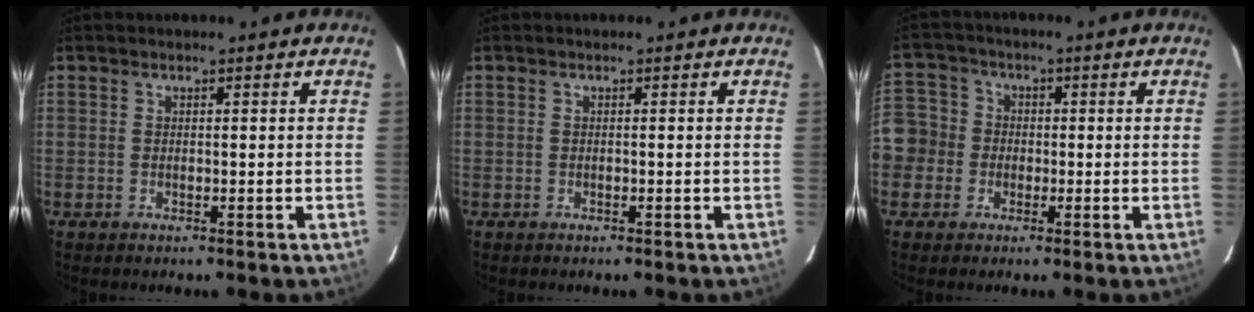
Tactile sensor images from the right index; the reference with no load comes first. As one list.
[{"total": 0.0}, {"total": 9.3, "force": [-1.6, 9.0, 1.9], "torque": [-0.065, 0.038, -0.027]}]